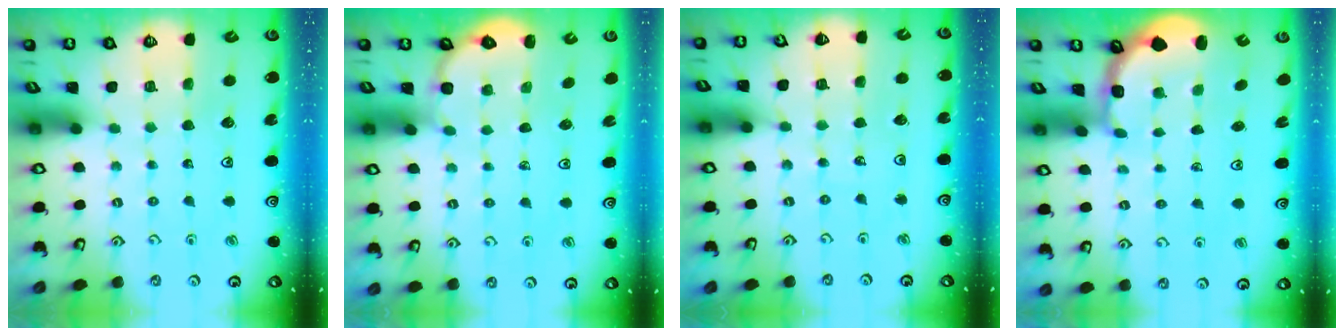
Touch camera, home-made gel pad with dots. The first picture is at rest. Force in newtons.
{"total": 2.6, "press": 2.5, "slide": 0.5}
{"total": 3.3, "press": 3.3, "slide": 0.3}
{"total": 2.5, "press": 2.2, "slide": 1.2}